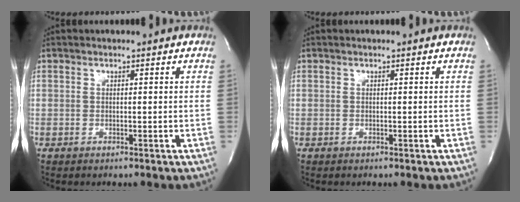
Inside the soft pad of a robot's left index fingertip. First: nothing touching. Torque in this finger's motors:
{"motor_torque": [0.00, 0.00, 0.00, 0.00]}